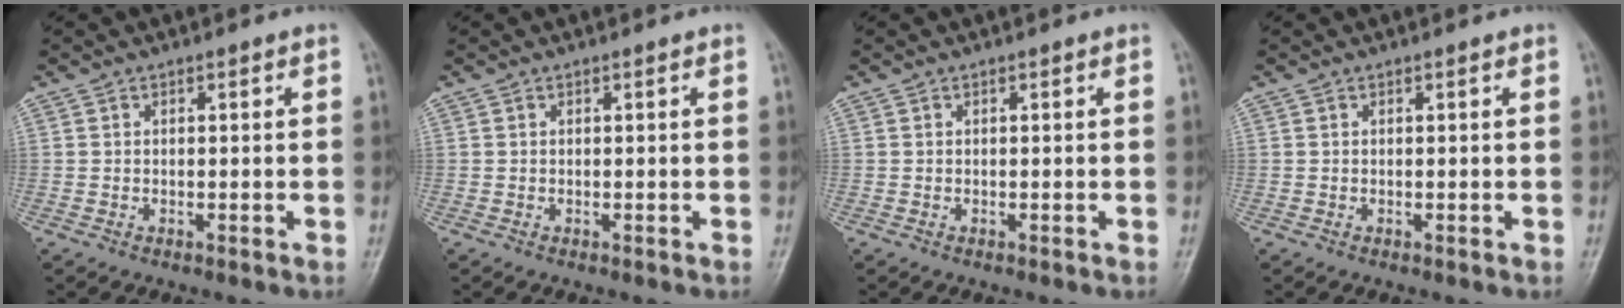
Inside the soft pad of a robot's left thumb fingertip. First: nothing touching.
{"total": 0.0}
{"total": 0.0}
{"total": 0.0}